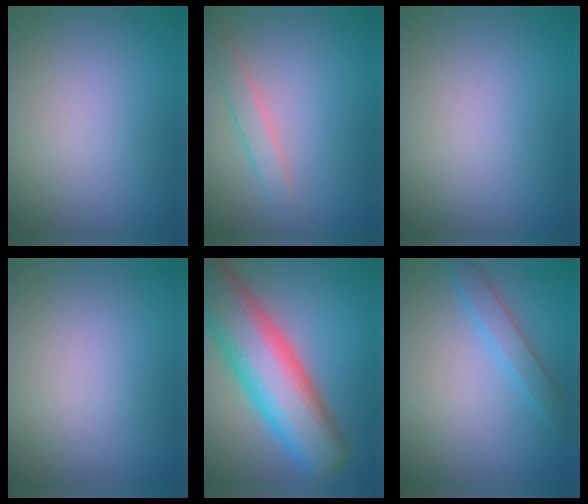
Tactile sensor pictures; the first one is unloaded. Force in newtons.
{"total": 2.0, "press": 2.0, "slide": 0.0}
{"total": 0.0}
{"total": 0.0}
{"total": 12.4, "press": 12.4, "slide": 0.7}
{"total": 2.2, "press": 2.1, "slide": 0.2}